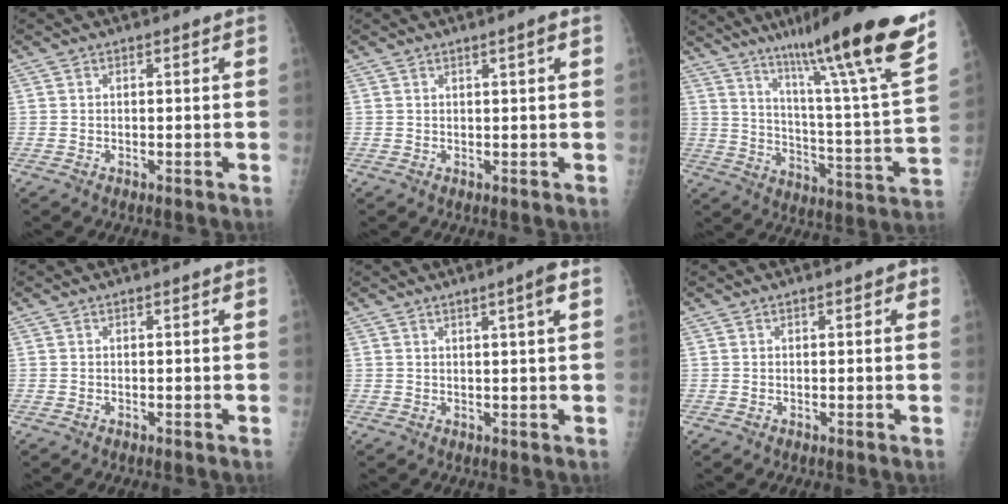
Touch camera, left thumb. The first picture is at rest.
{"total": 1.8, "force": [0.9, -0.1, 1.6], "torque": [-0.025, -0.003, 0.015]}
{"total": 27.2, "force": [18.4, 1.3, 19.9], "torque": [-0.291, -0.079, 0.278]}
{"total": 0.0}
{"total": 3.5, "force": [1.5, -0.3, 3.2], "torque": [-0.049, -0.004, 0.025]}
{"total": 1.7, "force": [0.7, 0.7, 1.4], "torque": [-0.013, 0.002, 0.007]}